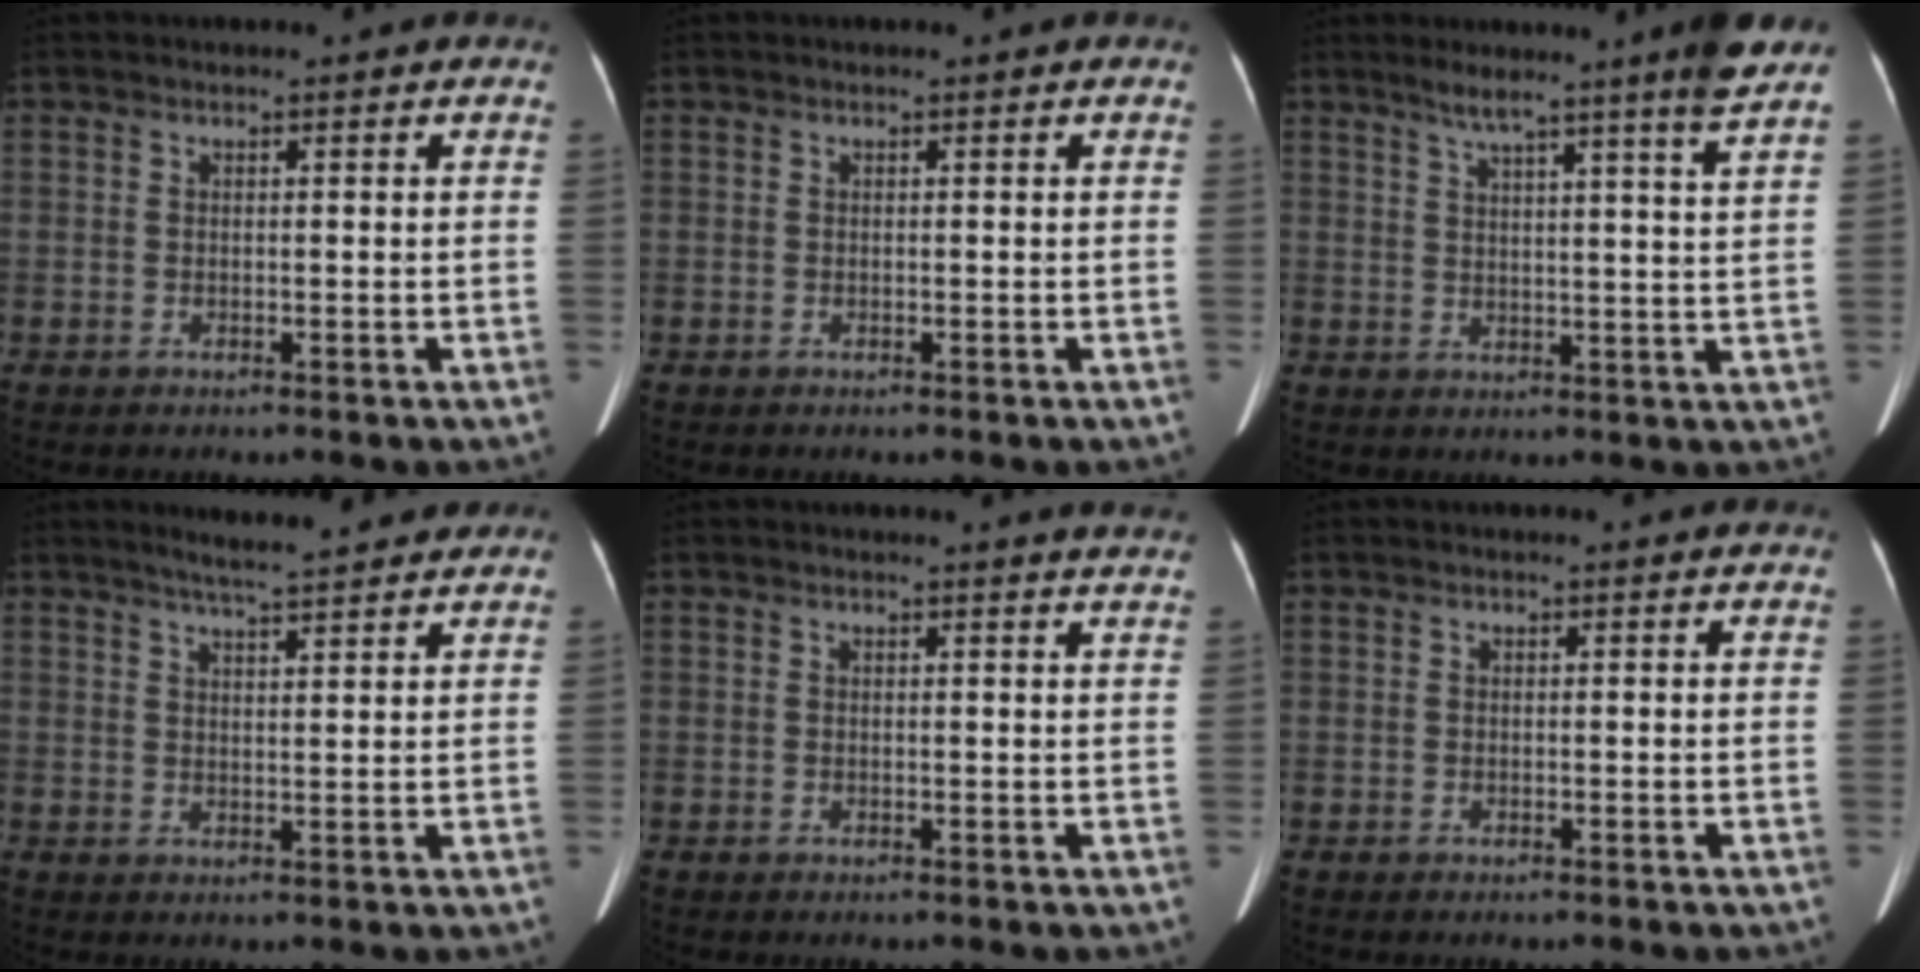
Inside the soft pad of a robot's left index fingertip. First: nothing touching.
{"total": 0.0}
{"total": 8.9, "force": [7.1, -1.7, 5.1], "torque": [-0.073, -0.005, 0.088]}
{"total": 8.1, "force": [7.1, 0.9, 3.8], "torque": [-0.057, 0.017, 0.097]}
{"total": 3.6, "force": [3.5, -0.3, 1.0], "torque": [-0.014, -0.009, 0.020]}
{"total": 0.0}